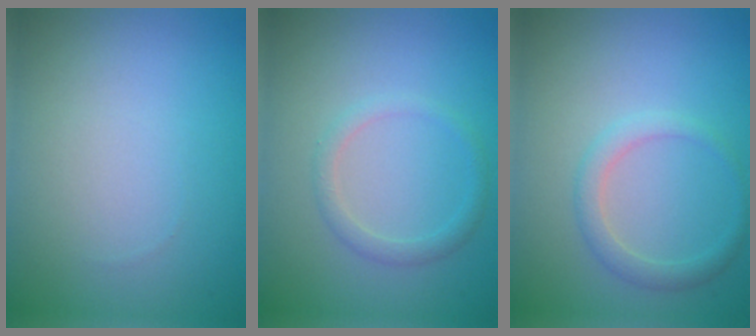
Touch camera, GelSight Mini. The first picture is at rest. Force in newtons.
{"total": 1.5, "press": 1.5, "slide": 0.1}
{"total": 1.9, "press": 1.9, "slide": 0.1}